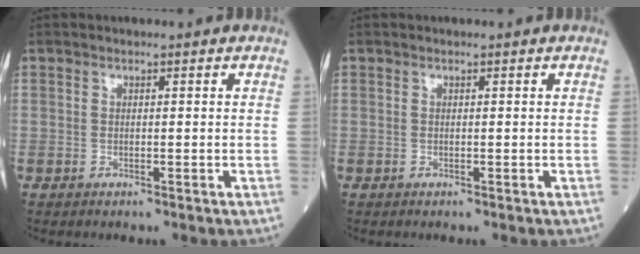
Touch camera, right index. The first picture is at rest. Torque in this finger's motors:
{"motor_torque": [0.00, 0.00, 0.00, 0.00]}